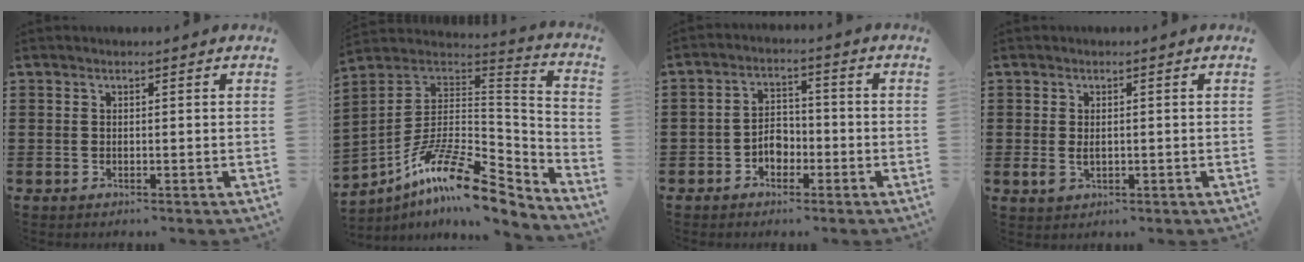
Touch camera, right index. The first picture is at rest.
{"total": 15.1, "force": [-9.6, 5.0, 10.6], "torque": [-0.193, 0.014, -0.175]}
{"total": 3.7, "force": [-1.8, 2.7, 1.8], "torque": [-0.039, 0.007, -0.036]}
{"total": 1.8, "force": [-0.1, 1.2, 1.4], "torque": [-0.030, 0.003, -0.002]}